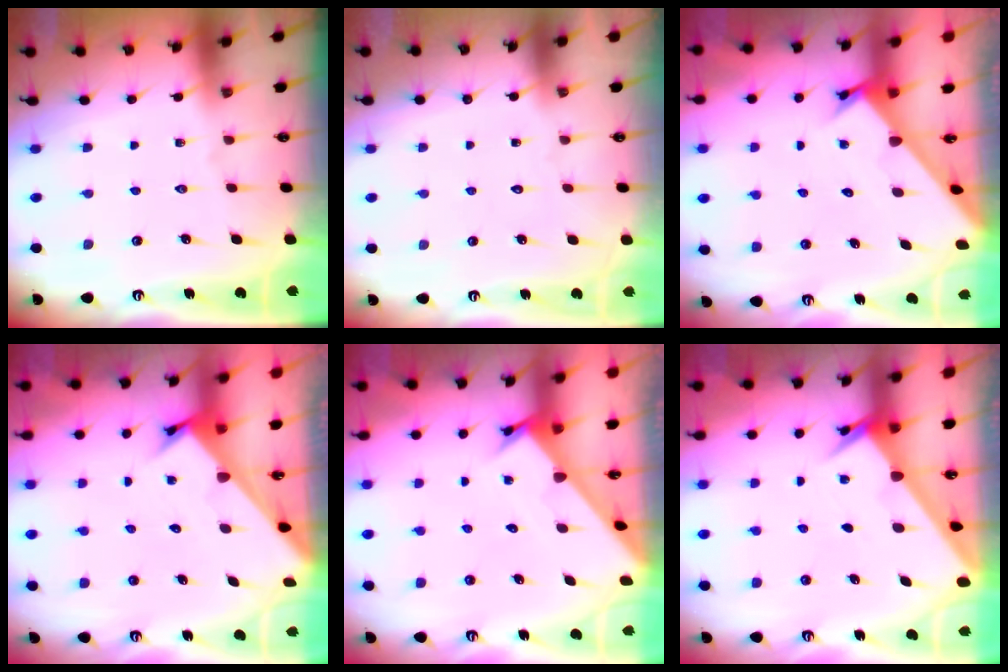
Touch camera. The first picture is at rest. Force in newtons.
{"total": 1.5, "press": 1.5, "slide": 0.0}
{"total": 2.2, "press": 2.2, "slide": 0.2}
{"total": 2.7, "press": 2.7, "slide": 0.2}
{"total": 2.3, "press": 2.3, "slide": 0.0}
{"total": 2.4, "press": 2.4, "slide": 0.3}